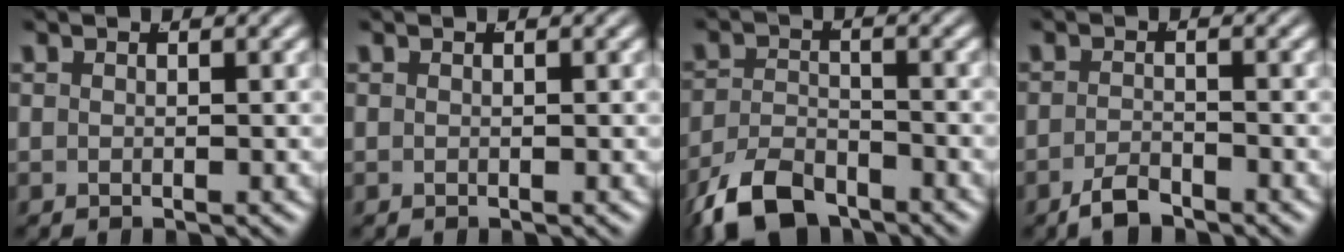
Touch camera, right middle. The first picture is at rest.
{"total": 0.0}
{"total": 7.0, "force": [-5.4, 3.3, 3.1], "torque": [-0.048, -0.019, -0.084]}
{"total": 2.5, "force": [-2.3, 0.3, 0.8], "torque": [-0.012, -0.004, -0.041]}